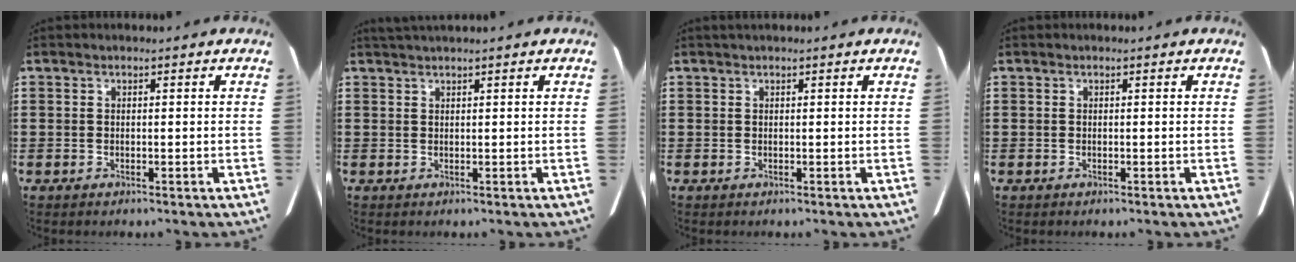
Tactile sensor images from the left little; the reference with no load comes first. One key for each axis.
{"total": 1.3, "fx": 1.1, "fy": 0.0, "fz": 0.6, "tx": -0.012, "ty": 0.000, "tz": 0.020}
{"total": 0.5, "fx": 0.3, "fy": 0.1, "fz": 0.4, "tx": -0.008, "ty": 0.003, "tz": 0.005}
{"total": 0.0}